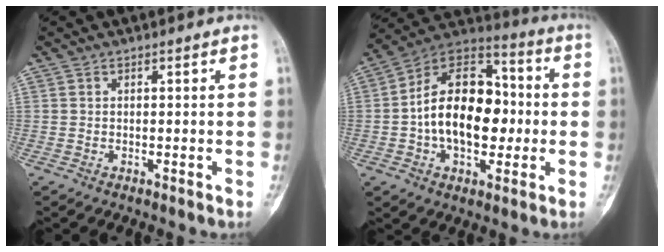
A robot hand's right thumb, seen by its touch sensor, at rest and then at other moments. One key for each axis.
{"total": 20.2, "fx": -0.9, "fy": 12.8, "fz": 15.6, "tx": -0.220, "ty": 0.033, "tz": -0.019}